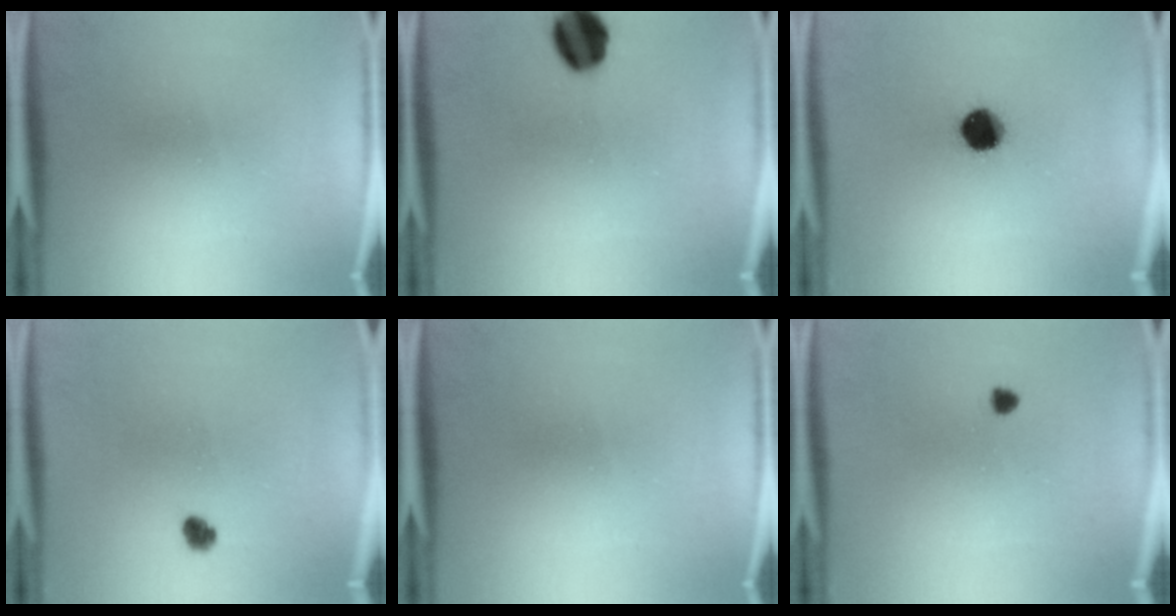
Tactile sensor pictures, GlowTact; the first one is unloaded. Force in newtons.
{"total": 10.0}
{"total": 7.8}
{"total": 2.2}
{"total": 0.0}
{"total": 1.2}